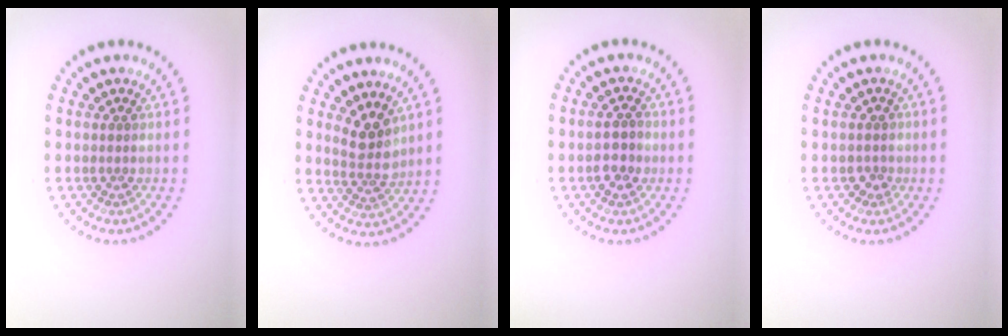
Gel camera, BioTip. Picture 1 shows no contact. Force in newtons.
{"total": 2.7, "press": 2.4, "slide": 1.3}
{"total": 2.4, "press": 2.3, "slide": 0.5}
{"total": 0.9, "press": 0.8, "slide": 0.5}